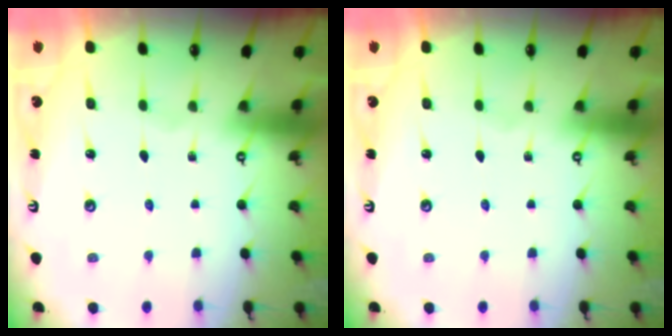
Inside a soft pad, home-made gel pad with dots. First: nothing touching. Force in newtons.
{"total": 0.0}